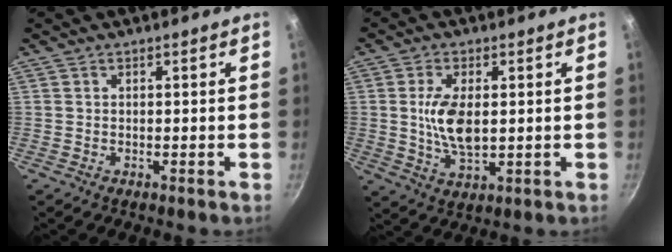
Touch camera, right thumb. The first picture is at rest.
{"total": 8.5, "force": [0.6, 4.2, 7.3], "torque": [-0.141, -0.007, 0.016]}